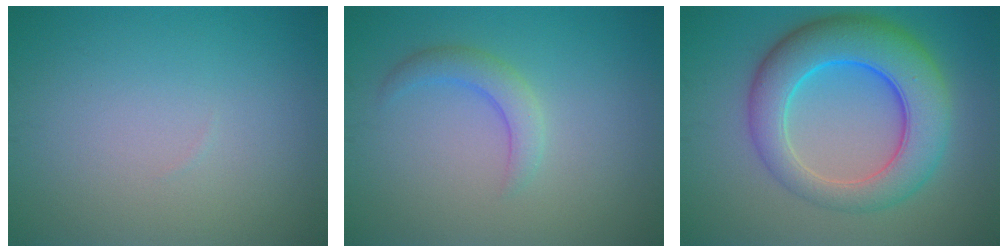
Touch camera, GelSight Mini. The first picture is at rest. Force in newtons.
{"total": 2.3, "press": 2.2, "slide": 0.2}
{"total": 9.0, "press": 9.0, "slide": 0.3}